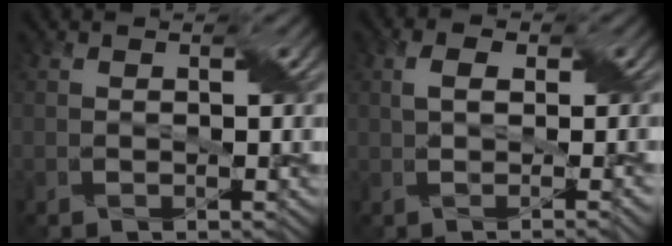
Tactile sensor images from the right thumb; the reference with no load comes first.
{"total": 4.1, "force": [0.3, 1.6, 3.7], "torque": [-0.052, 0.011, -0.001]}